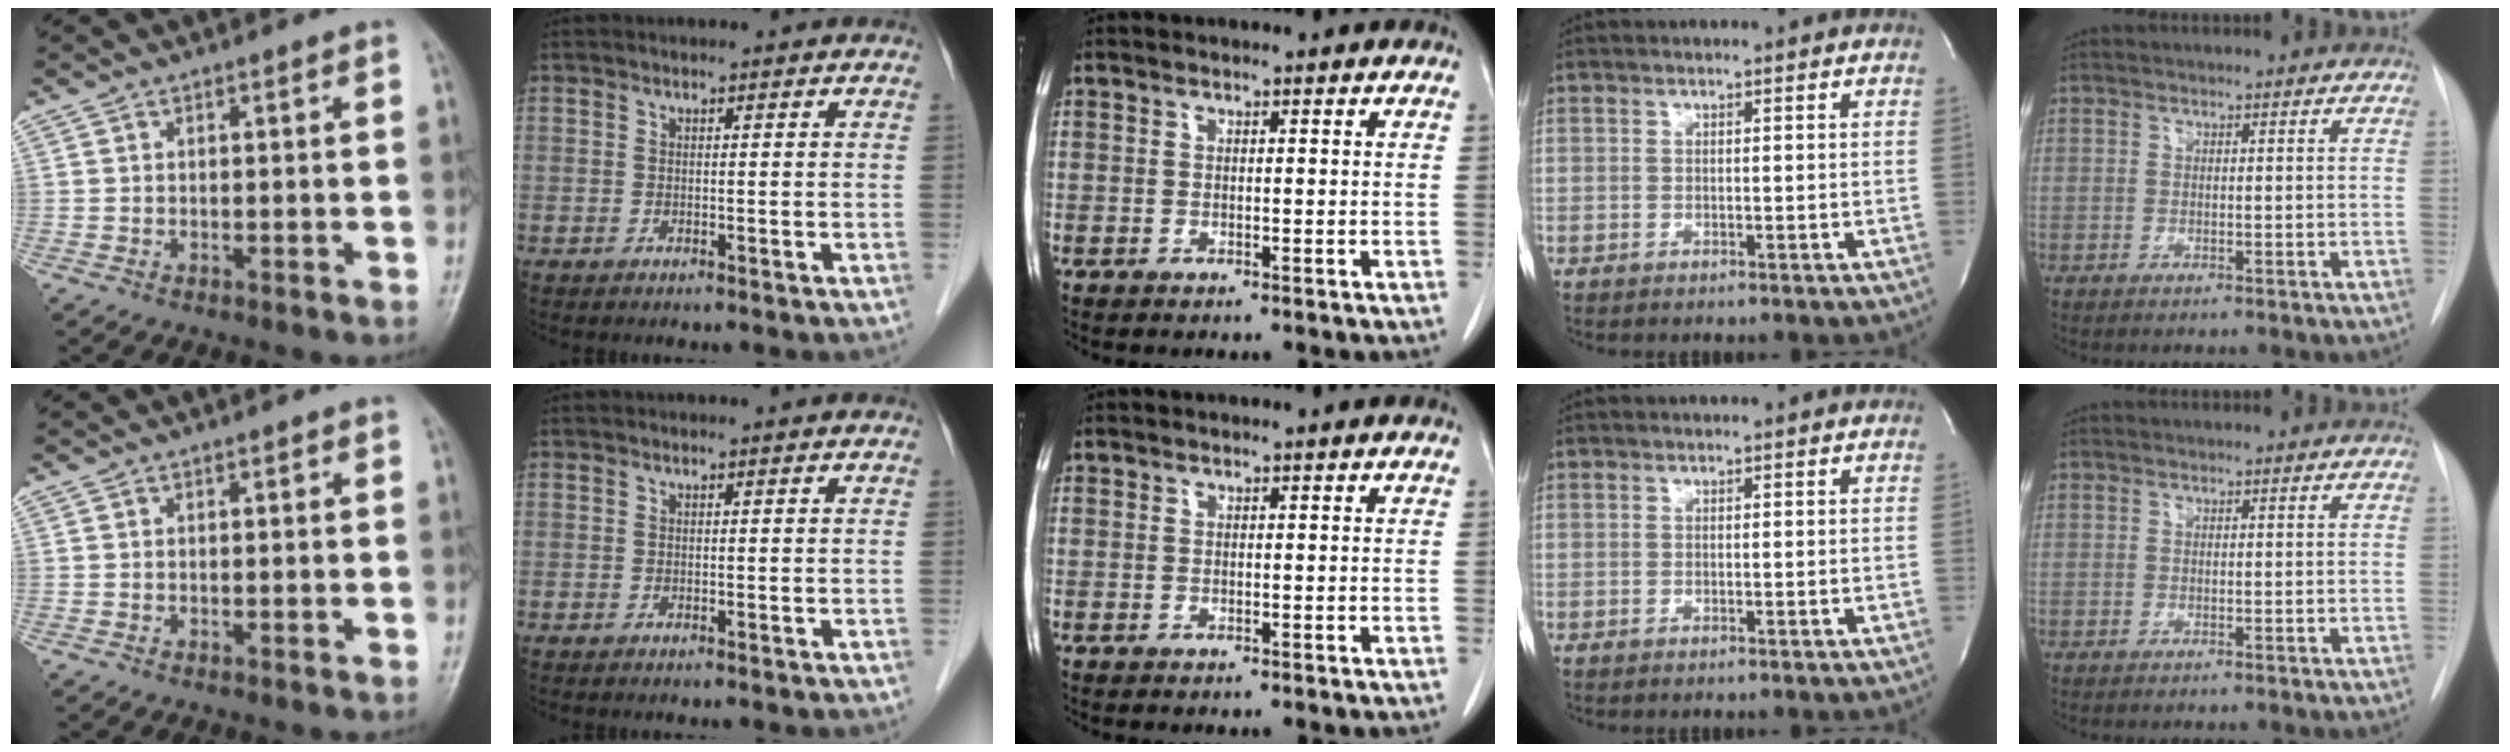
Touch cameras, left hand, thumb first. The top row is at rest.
{}